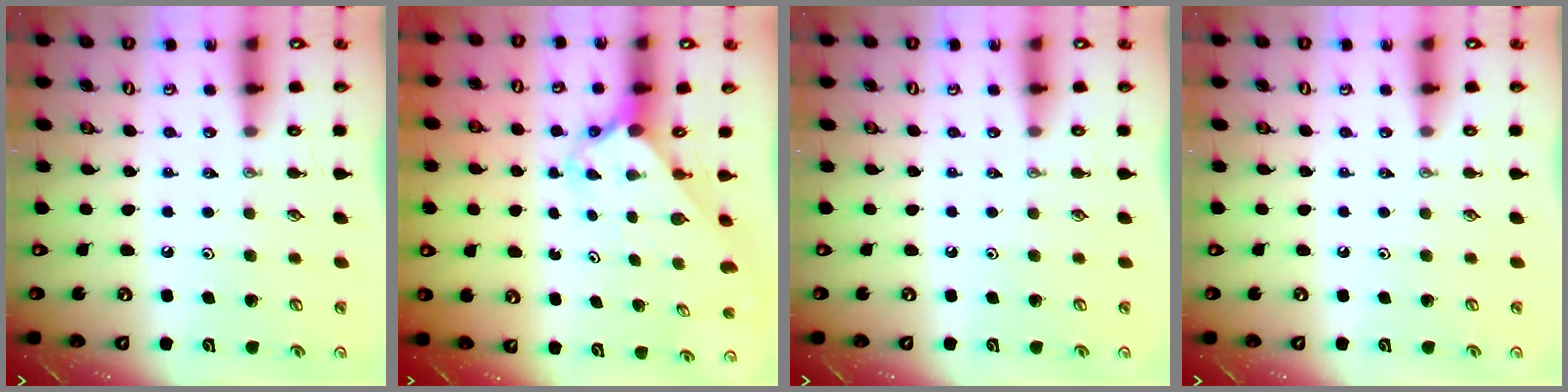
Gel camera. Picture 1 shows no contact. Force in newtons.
{"total": 2.3, "press": 2.3, "slide": 0.1}
{"total": 0.0}
{"total": 0.0}